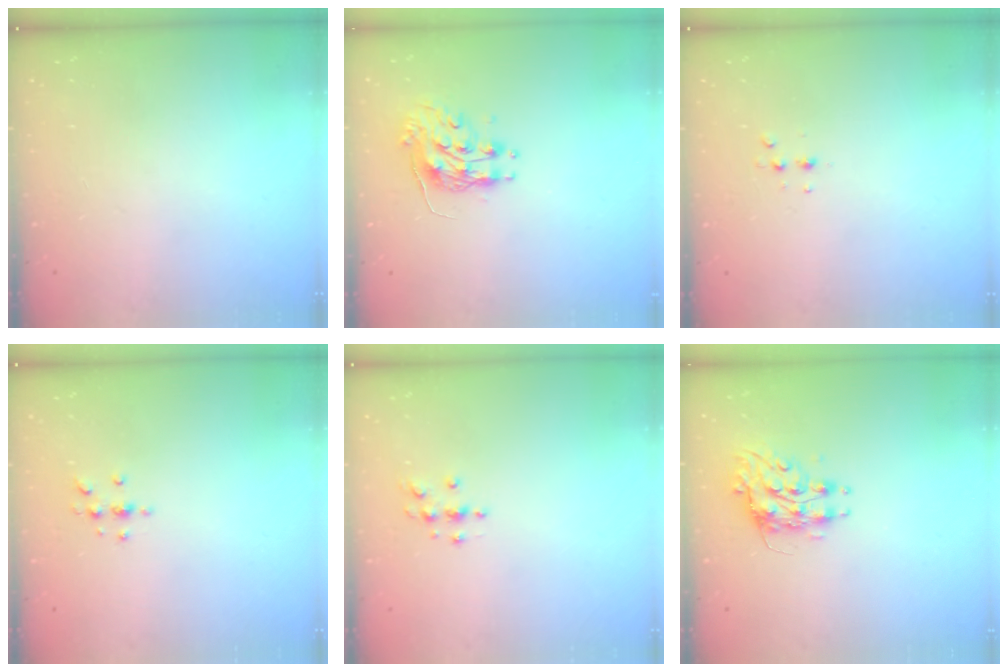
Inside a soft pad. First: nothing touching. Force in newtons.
{"total": 9.3, "press": 9.3, "slide": 0.8}
{"total": 3.6, "press": 3.5, "slide": 1.1}
{"total": 3.9, "press": 3.8, "slide": 0.5}
{"total": 3.7, "press": 3.7, "slide": 0.5}
{"total": 8.1, "press": 8.1, "slide": 0.2}